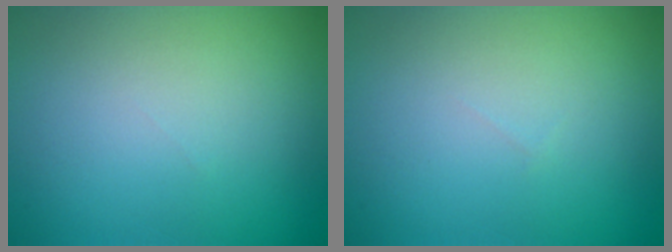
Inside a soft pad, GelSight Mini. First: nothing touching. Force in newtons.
{"total": 0.0}